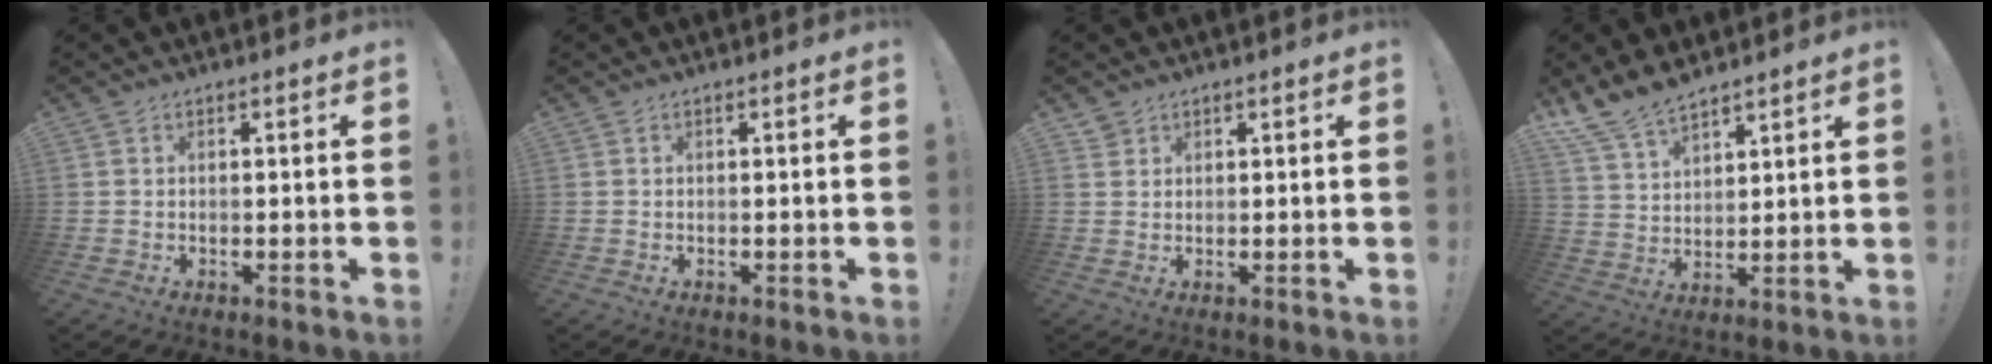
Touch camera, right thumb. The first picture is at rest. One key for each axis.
{"total": 0.0}
{"total": 1.6, "fx": 1.4, "fy": 0.9, "fz": 0.1, "tx": 0.005, "ty": -0.010, "tz": 0.025}
{"total": 9.9, "fx": 8.7, "fy": 3.8, "fz": 2.9, "tx": -0.068, "ty": -0.055, "tz": 0.173}